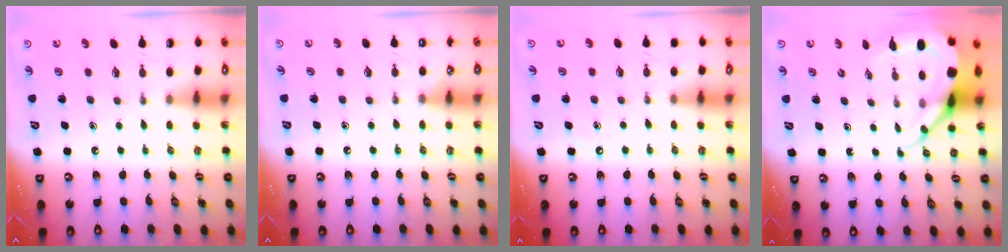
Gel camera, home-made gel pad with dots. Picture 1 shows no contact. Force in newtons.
{"total": 4.0, "press": 3.9, "slide": 0.5}
{"total": 3.2, "press": 3.2, "slide": 0.5}
{"total": 8.6, "press": 8.5, "slide": 1.0}